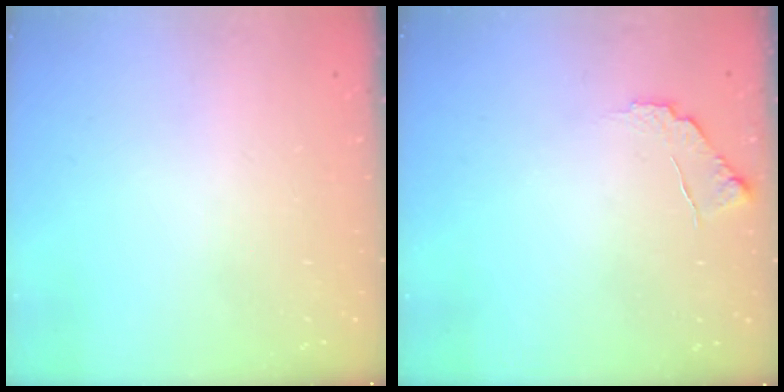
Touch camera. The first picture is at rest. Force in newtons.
{"total": 5.5, "press": 5.5, "slide": 0.3}